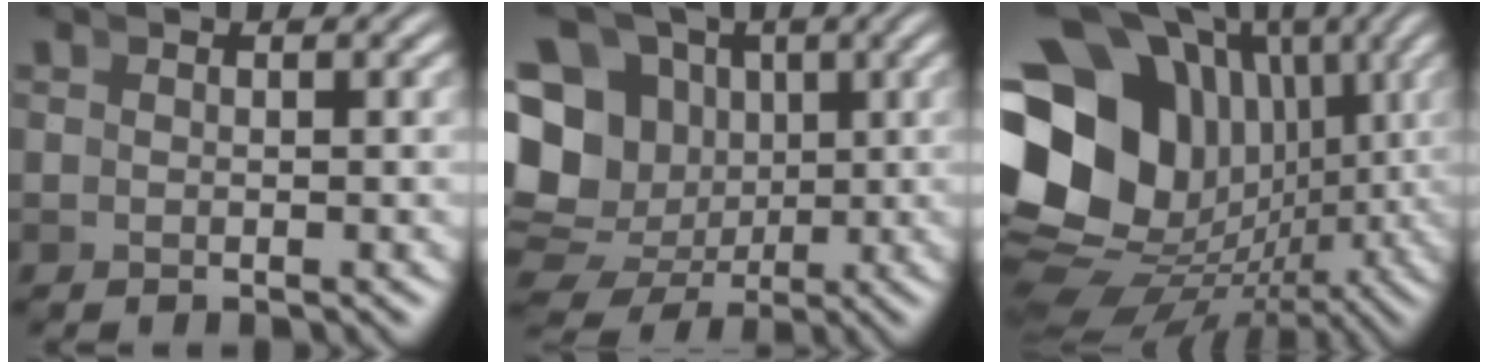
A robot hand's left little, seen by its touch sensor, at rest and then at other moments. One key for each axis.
{"total": 16.5, "fx": 0.6, "fy": 14.2, "fz": 8.4, "tx": -0.169, "ty": -0.045, "tz": 0.014}
{"total": 23.6, "fx": 0.4, "fy": 17.8, "fz": 15.5, "tx": -0.286, "ty": -0.041, "tz": -0.002}